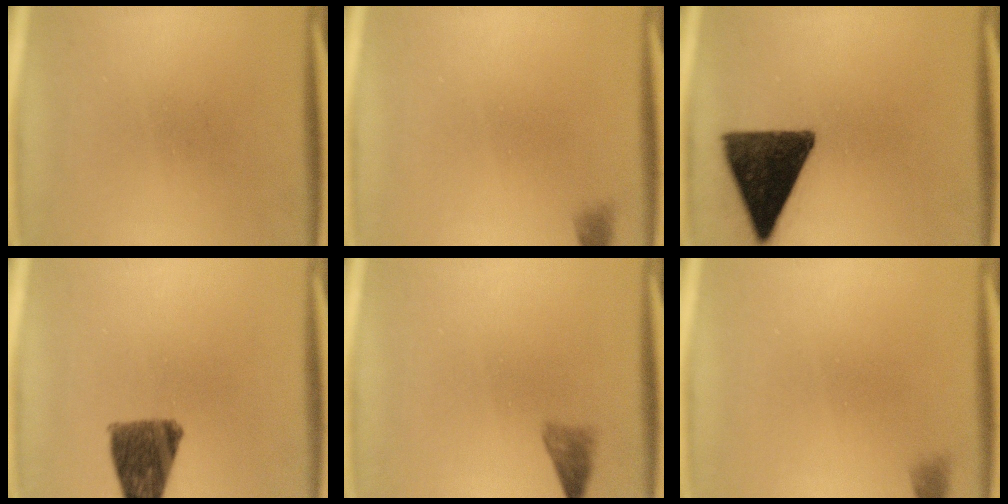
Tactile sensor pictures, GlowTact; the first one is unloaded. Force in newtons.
{"total": 1.1}
{"total": 14.0}
{"total": 9.8}
{"total": 1.9}
{"total": 1.1}